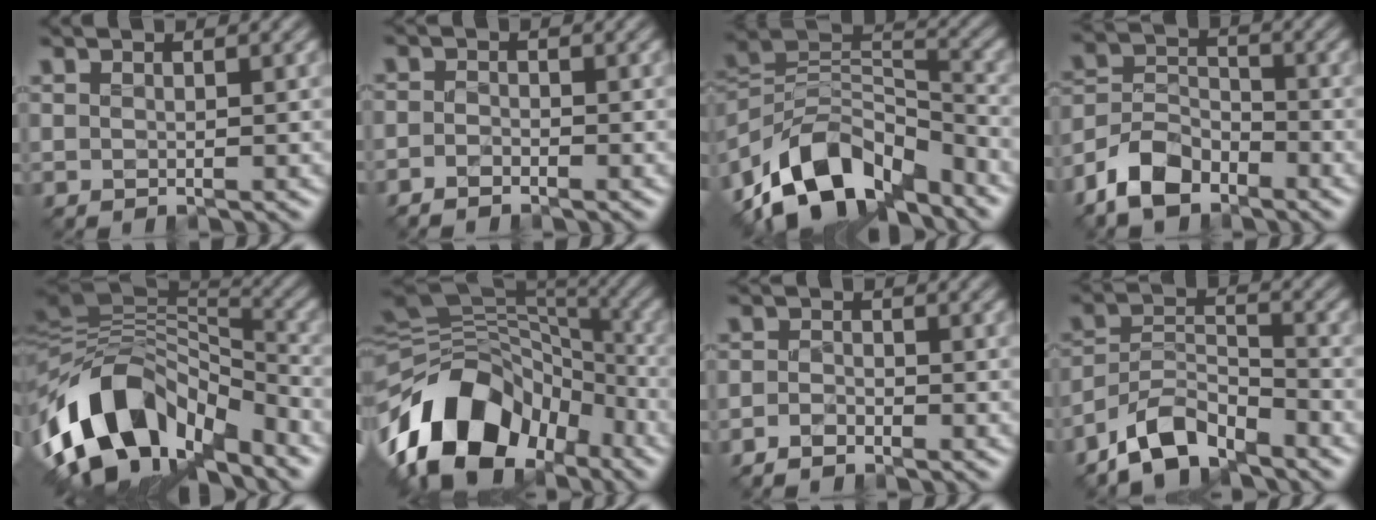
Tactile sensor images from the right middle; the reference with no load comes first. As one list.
[{"total": 1.9, "force": [-1.7, -0.6, -0.7], "torque": [-0.002, 0.003, -0.015]}, {"total": 11.4, "force": [-8.8, 5.0, 5.1], "torque": [-0.095, 0.017, -0.161]}, {"total": 5.5, "force": [-4.9, 2.1, 1.3], "torque": [-0.040, 0.005, -0.086]}, {"total": 13.2, "force": [-7.7, 7.0, 8.1], "torque": [-0.173, 0.017, -0.122]}, {"total": 14.7, "force": [-8.5, 9.1, 7.7], "torque": [-0.163, 0.022, -0.142]}, {"total": 2.0, "force": [-1.9, -0.5, -0.5], "torque": [-0.006, 0.004, -0.022]}, {"total": 5.8, "force": [-5.5, 1.2, 1.4], "torque": [-0.031, 0.006, -0.091]}]